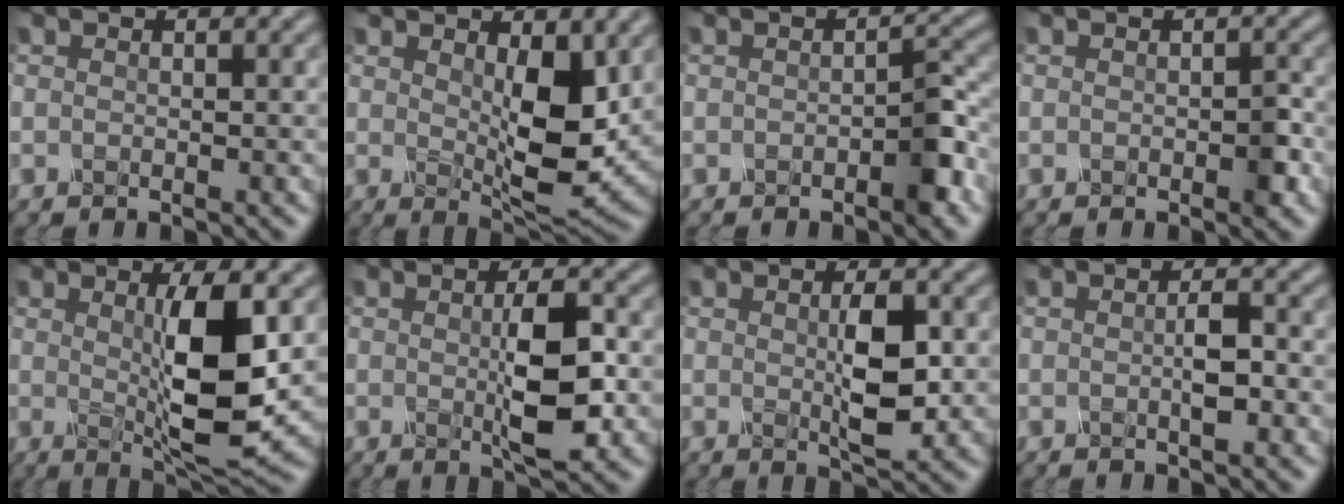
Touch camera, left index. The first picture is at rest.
{"total": 6.3, "force": [0.7, 2.3, 5.8], "torque": [-0.100, -0.005, 0.021]}
{"total": 2.7, "force": [-1.5, 0.5, 2.2], "torque": [-0.035, 0.006, -0.026]}
{"total": 1.7, "force": [-0.8, 0.5, 1.4], "torque": [-0.023, 0.005, -0.012]}
{"total": 7.0, "force": [0.6, 1.3, 6.9], "torque": [-0.112, -0.009, 0.020]}
{"total": 4.5, "force": [0.0, 0.9, 4.5], "torque": [-0.083, 0.002, 0.003]}
{"total": 3.5, "force": [0.3, 0.7, 3.5], "torque": [-0.071, 0.002, 0.010]}
{"total": 1.5, "force": [-0.1, 0.0, 1.5], "torque": [-0.029, 0.008, -0.001]}